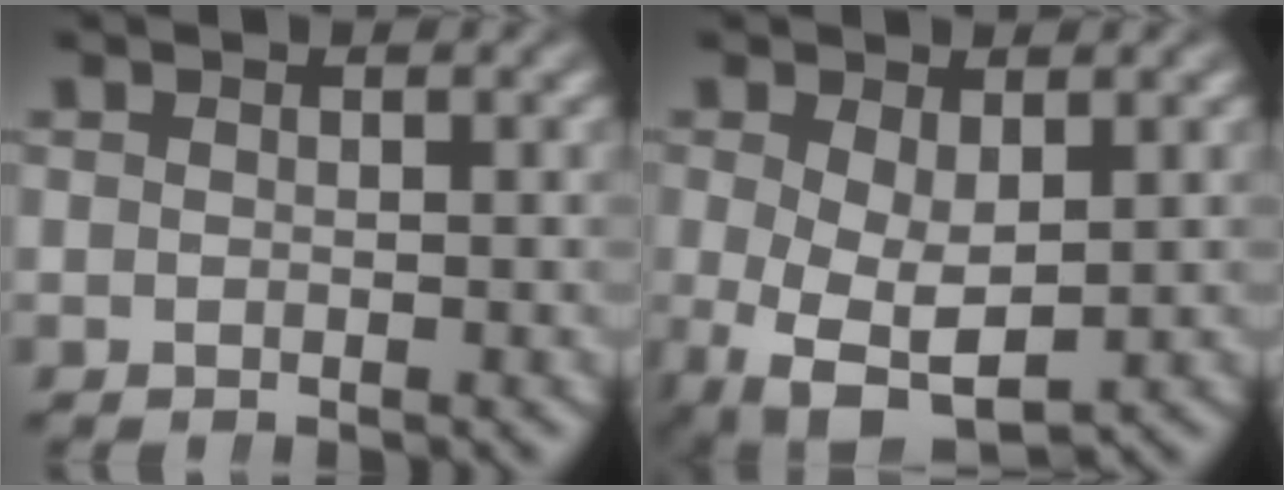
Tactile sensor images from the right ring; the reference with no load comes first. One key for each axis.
{"total": 6.3, "fx": -2.7, "fy": 4.0, "fz": 4.1, "tx": -0.095, "ty": -0.057, "tz": -0.016}